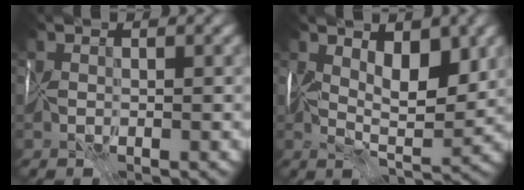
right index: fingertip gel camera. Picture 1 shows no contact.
{"total": 4.2, "force": [1.9, 1.6, 3.4], "torque": [-0.040, -0.014, 0.033]}